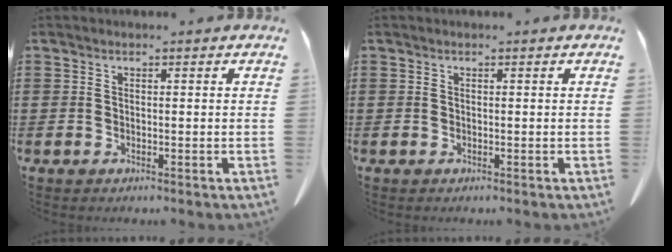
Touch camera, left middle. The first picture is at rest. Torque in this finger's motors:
{"motor_torque": [-0.01, 0.01, 0.00, 0.01]}